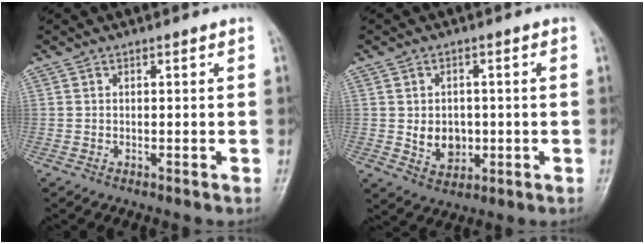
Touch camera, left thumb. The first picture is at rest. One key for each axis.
{"total": 5.9, "fx": -0.3, "fy": 4.8, "fz": 3.4, "tx": -0.028, "ty": -0.002, "tz": 0.004}